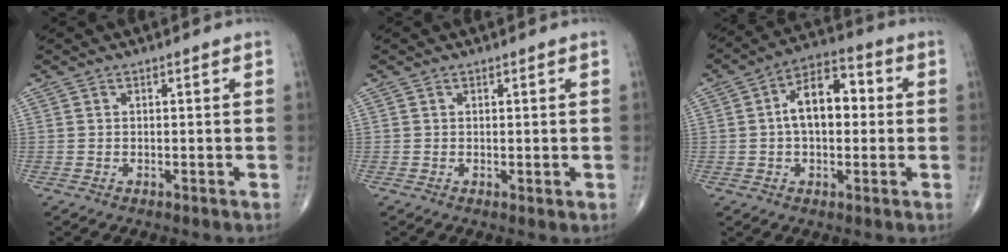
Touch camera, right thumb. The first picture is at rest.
{"total": 0.7, "force": [0.0, 0.3, 0.7], "torque": [-0.012, -0.005, 0.001]}
{"total": 10.9, "force": [0.9, 6.4, 8.8], "torque": [-0.125, 0.027, 0.004]}